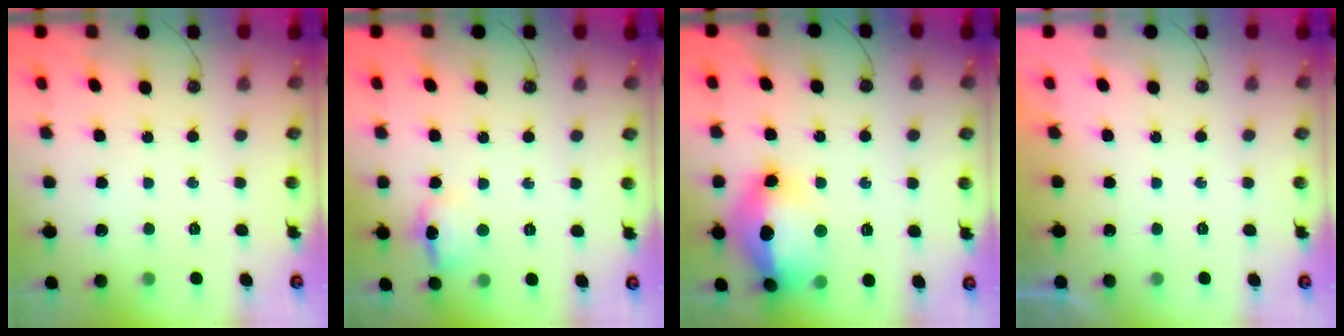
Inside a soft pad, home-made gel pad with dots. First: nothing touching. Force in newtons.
{"total": 9.0, "press": 8.9, "slide": 0.7}
{"total": 19.6, "press": 19.5, "slide": 1.8}
{"total": 0.0}